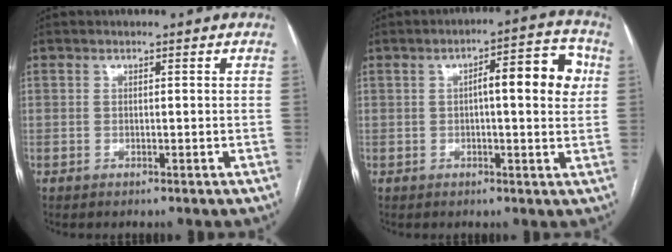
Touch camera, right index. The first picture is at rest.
{"total": 9.0, "force": [1.5, 2.1, 8.7], "torque": [-0.118, 0.024, 0.016]}